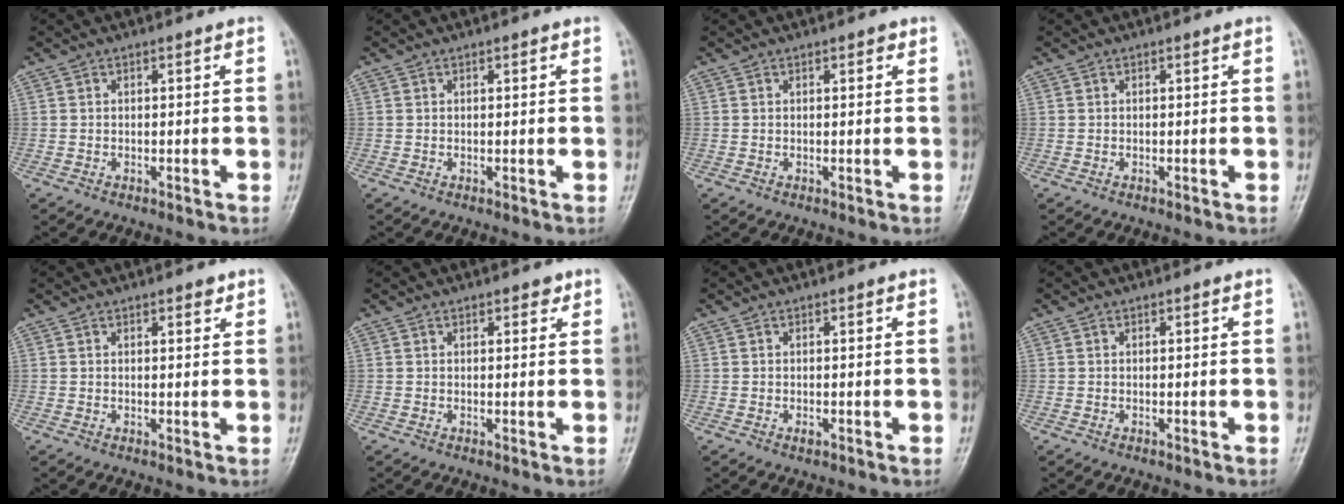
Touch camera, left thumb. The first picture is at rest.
{"total": 0.7, "force": [0.4, 0.3, 0.6], "torque": [-0.007, 0.000, 0.004]}
{"total": 1.2, "force": [0.6, 0.6, 0.9], "torque": [-0.006, 0.000, 0.006]}
{"total": 0.0}
{"total": 1.8, "force": [1.2, 0.7, 1.2], "torque": [-0.008, -0.005, 0.014]}
{"total": 1.7, "force": [1.1, 0.9, 1.0], "torque": [-0.001, -0.003, 0.010]}
{"total": 0.9, "force": [-0.2, 0.6, 0.7], "torque": [-0.007, -0.001, -0.002]}
{"total": 0.0}